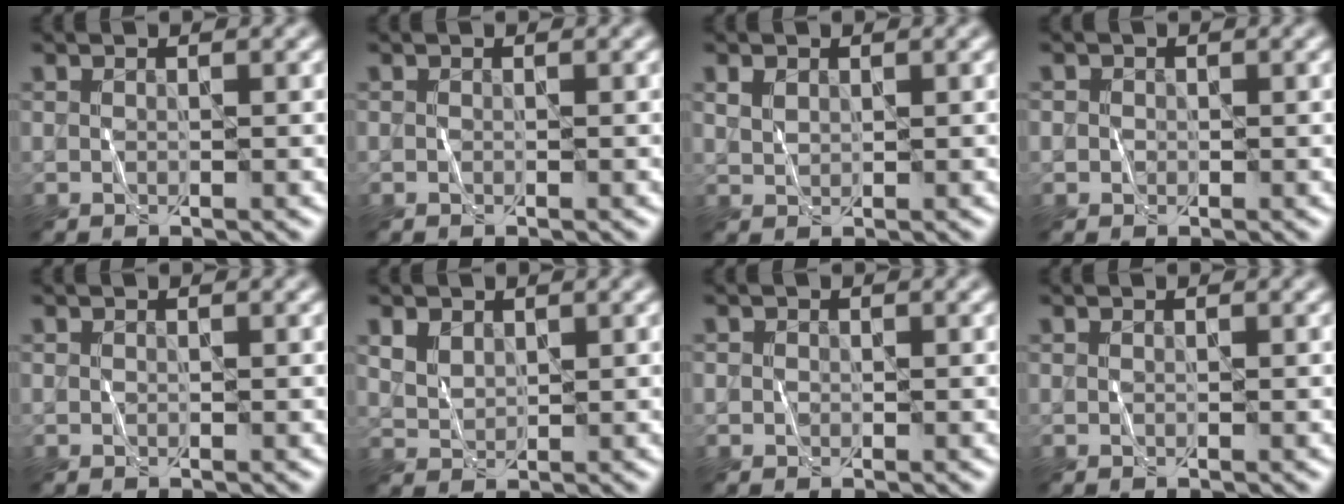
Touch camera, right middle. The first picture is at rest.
{"total": 0.0}
{"total": 1.2, "force": [0.8, 0.8, 0.6], "torque": [-0.012, 0.002, 0.019]}
{"total": 0.9, "force": [0.1, 0.9, 0.2], "torque": [0.003, -0.001, -0.002]}
{"total": 0.0}
{"total": 2.0, "force": [1.3, 1.2, 0.9], "torque": [-0.021, -0.001, 0.029]}
{"total": 0.6, "force": [-0.1, 0.6, 0.1], "torque": [0.001, -0.002, -0.003]}
{"total": 0.0}